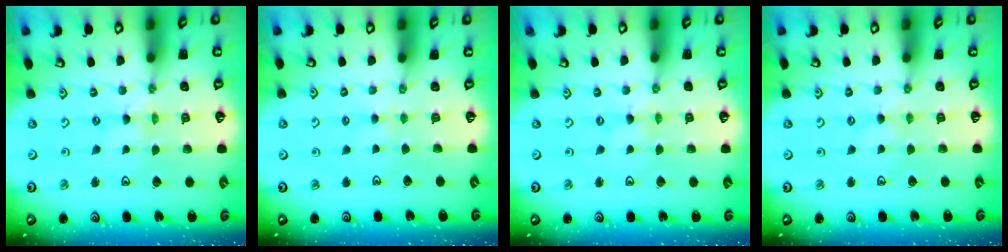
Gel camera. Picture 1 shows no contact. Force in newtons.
{"total": 2.2, "press": 2.2, "slide": 0.5}
{"total": 0.0}
{"total": 1.7, "press": 1.6, "slide": 0.3}